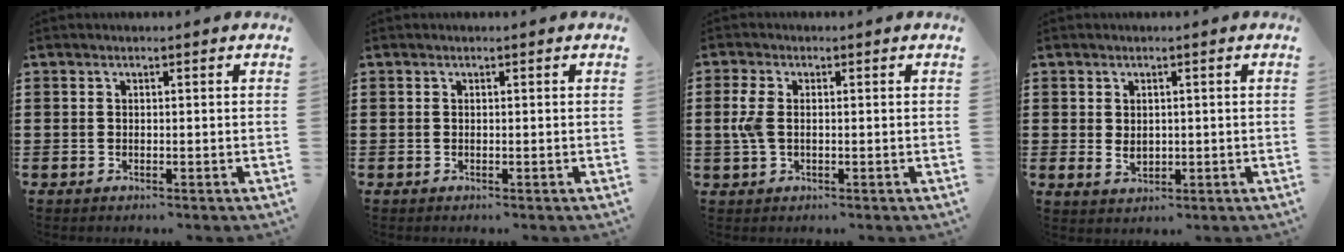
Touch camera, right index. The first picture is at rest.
{"total": 0.0}
{"total": 3.9, "force": [0.0, 2.2, 3.2], "torque": [-0.095, -0.002, -0.009]}
{"total": 1.8, "force": [0.3, 1.4, 1.1], "torque": [-0.023, 0.006, 0.006]}